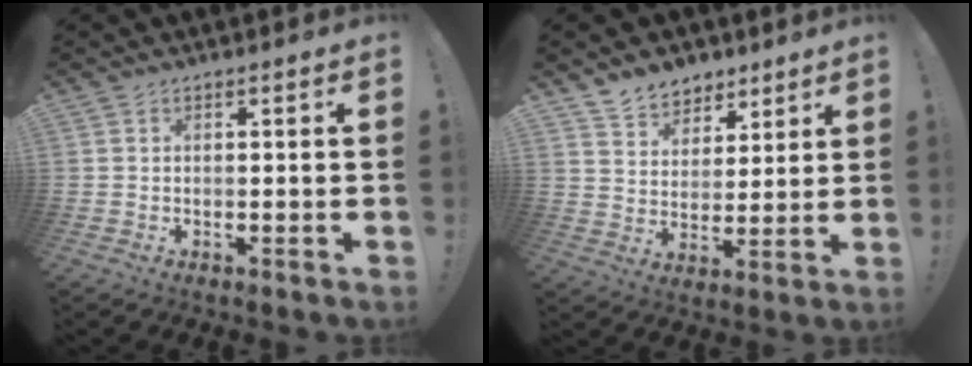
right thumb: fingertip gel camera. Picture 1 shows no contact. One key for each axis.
{"total": 8.1, "fx": 6.2, "fy": 5.2, "fz": 0.8, "tx": -0.018, "ty": -0.053, "tz": 0.125}